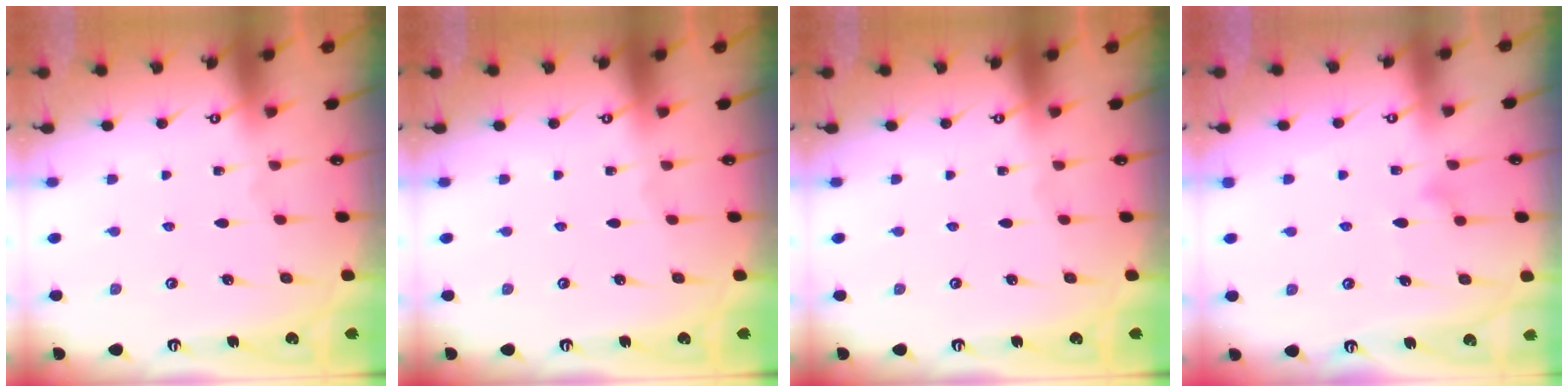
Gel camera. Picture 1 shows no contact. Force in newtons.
{"total": 0.0}
{"total": 0.0}
{"total": 8.1, "press": 8.1, "slide": 0.3}